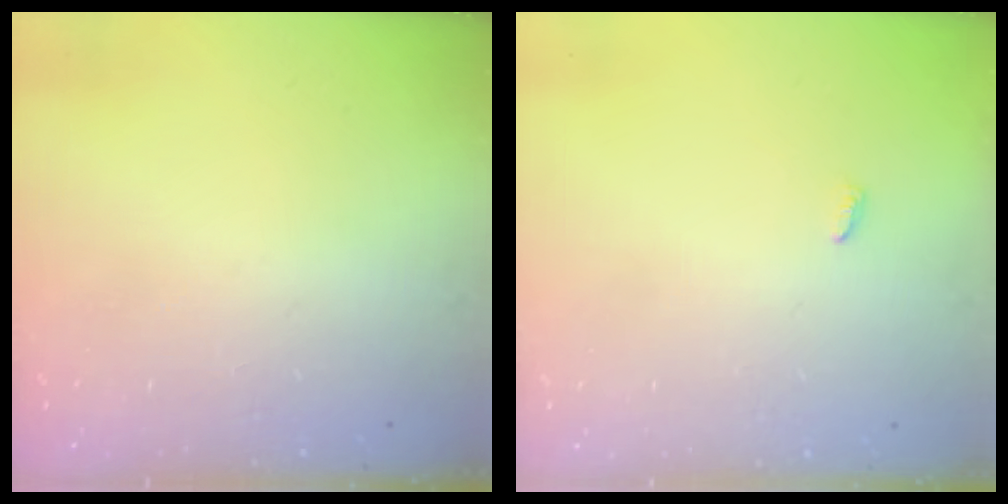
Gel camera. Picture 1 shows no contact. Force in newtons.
{"total": 2.4, "press": 2.4, "slide": 0.2}